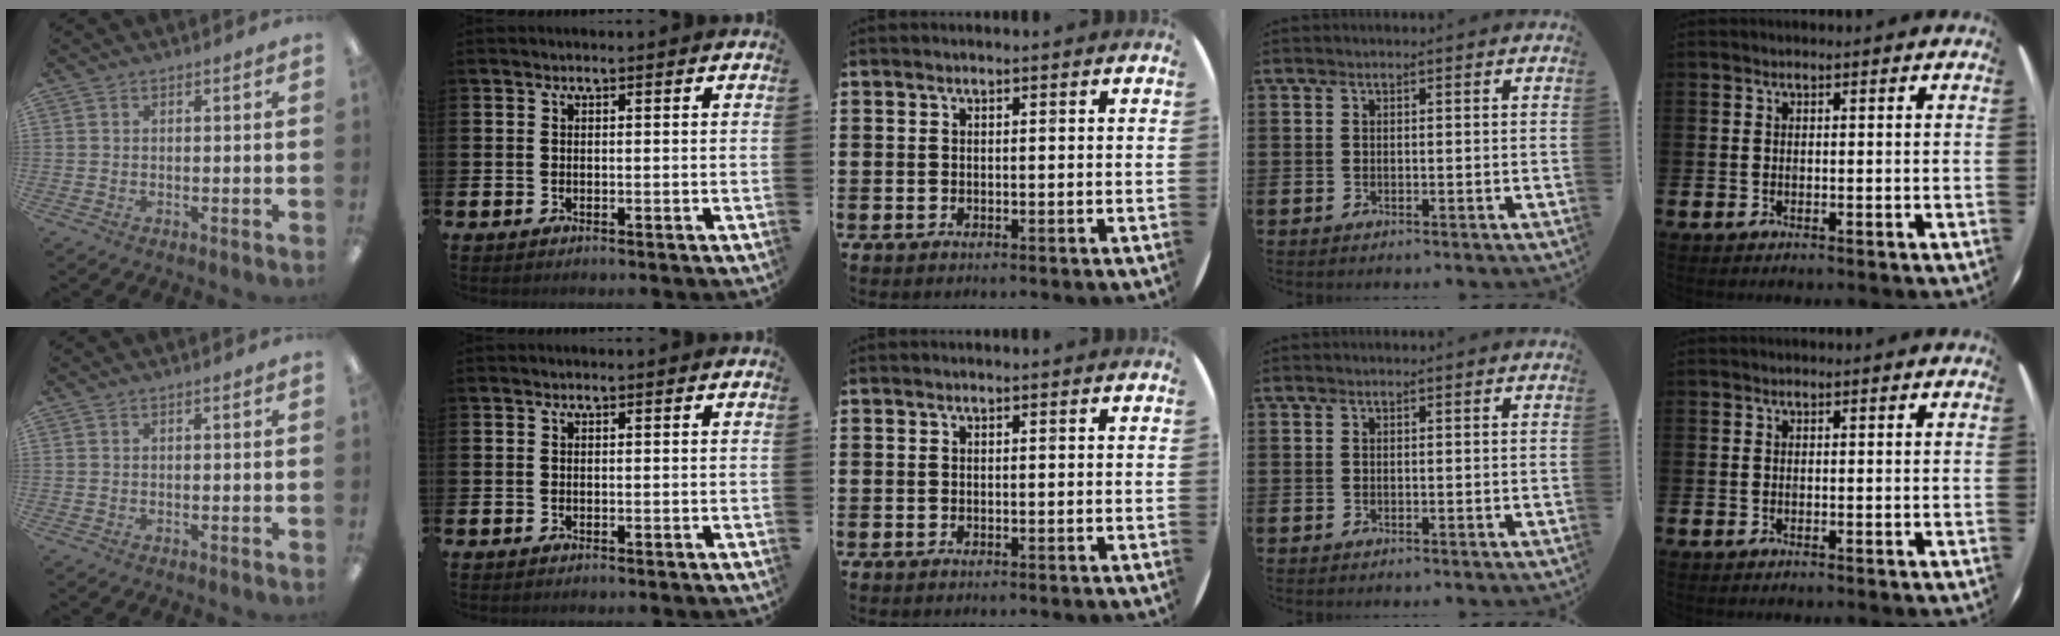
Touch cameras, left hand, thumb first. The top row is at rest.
{}